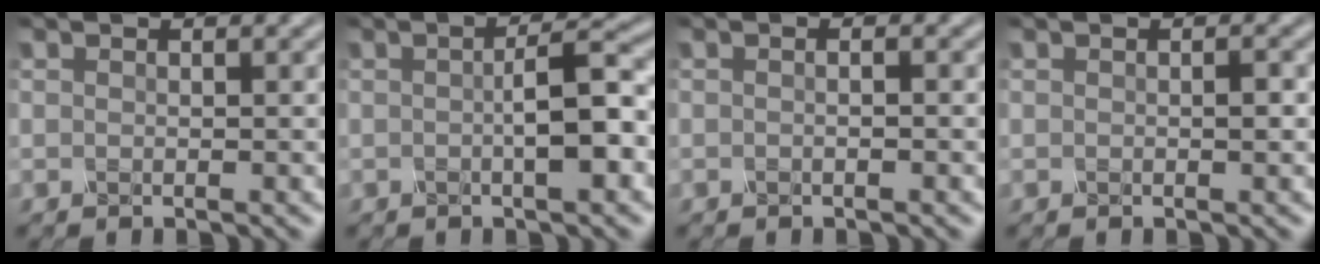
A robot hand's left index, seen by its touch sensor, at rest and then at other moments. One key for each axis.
{"total": 3.9, "fx": -0.4, "fy": 0.7, "fz": 3.8, "tx": -0.061, "ty": 0.009, "tz": -0.009}
{"total": 1.1, "fx": -0.1, "fy": 0.4, "fz": 1.0, "tx": -0.007, "ty": -0.012, "tz": -0.011}
{"total": 0.7, "fx": -0.2, "fy": 0.1, "fz": 0.6, "tx": -0.012, "ty": 0.001, "tz": -0.003}